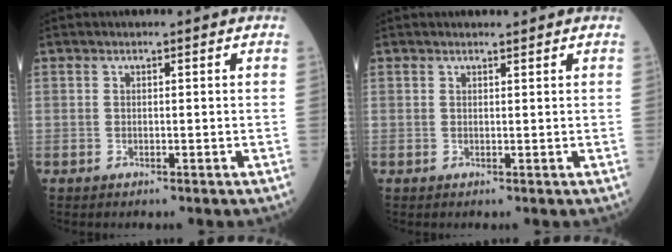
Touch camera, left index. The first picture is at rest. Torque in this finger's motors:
{"motor_torque": [0.03, 0.12, -0.03, 0.01]}